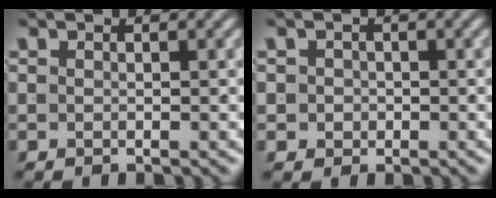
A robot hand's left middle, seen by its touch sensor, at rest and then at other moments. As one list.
[{"total": 2.9, "force": [-0.6, 2.7, 0.7], "torque": [-0.027, -0.012, -0.008]}]